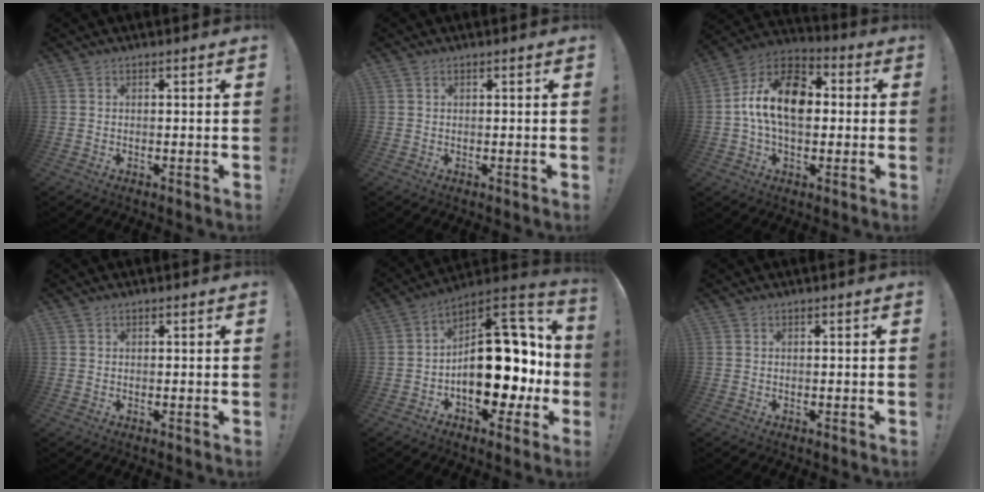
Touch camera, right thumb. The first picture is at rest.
{"total": 0.5, "force": [0.4, 0.4, 0.1], "torque": [-0.001, 0.000, 0.007]}
{"total": 16.6, "force": [1.6, 10.7, 12.5], "torque": [-0.221, 0.010, 0.027]}
{"total": 0.6, "force": [0.4, 0.5, 0.0], "torque": [-0.001, 0.001, 0.007]}
{"total": 24.0, "force": [-2.6, 13.7, 19.5], "torque": [-0.262, 0.021, -0.015]}
{"total": 0.0}